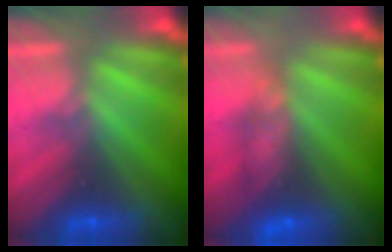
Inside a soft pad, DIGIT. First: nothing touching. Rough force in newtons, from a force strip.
{"total": 7.3}